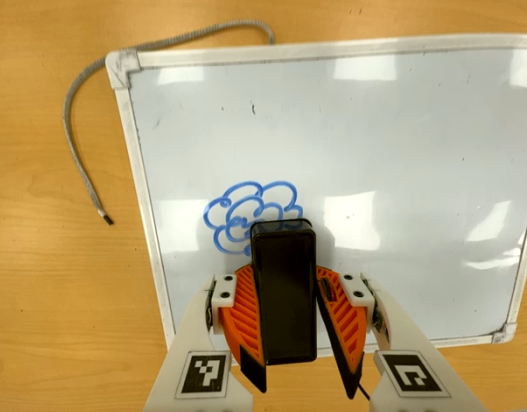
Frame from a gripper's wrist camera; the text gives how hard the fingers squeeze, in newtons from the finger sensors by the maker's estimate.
{"total": 13.2, "left": 14.5, "right": 12.0}